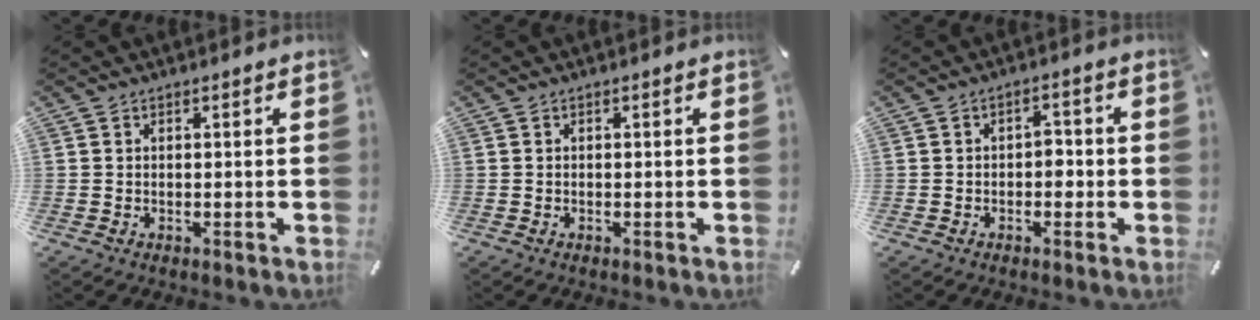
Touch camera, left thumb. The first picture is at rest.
{"total": 0.0}
{"total": 2.8, "force": [-0.8, 1.9, 2.0], "torque": [-0.039, 0.010, -0.018]}